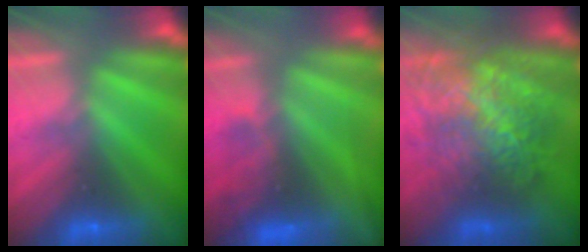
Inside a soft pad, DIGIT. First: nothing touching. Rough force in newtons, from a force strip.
{"total": 4.6}
{"total": 11.3}